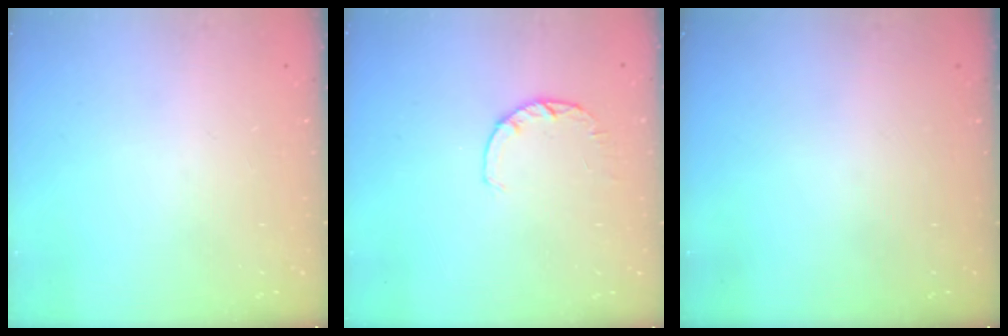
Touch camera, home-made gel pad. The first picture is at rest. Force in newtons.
{"total": 2.8, "press": 2.7, "slide": 0.5}
{"total": 0.0}